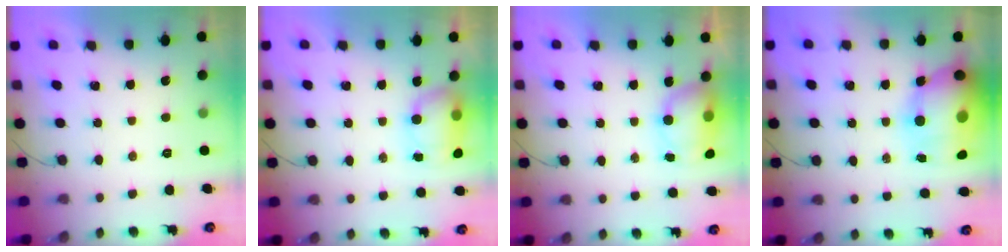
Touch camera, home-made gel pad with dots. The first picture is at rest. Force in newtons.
{"total": 9.1, "press": 7.9, "slide": 4.4}
{"total": 11.7, "press": 8.8, "slide": 7.7}
{"total": 20.4, "press": 19.8, "slide": 4.8}